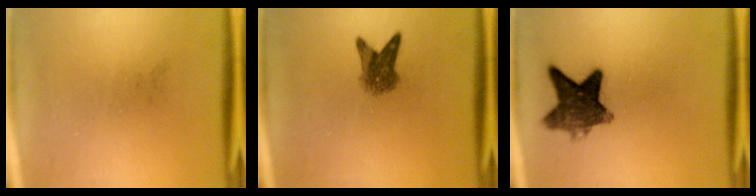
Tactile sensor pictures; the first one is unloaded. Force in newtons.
{"total": 4.1}
{"total": 8.9}